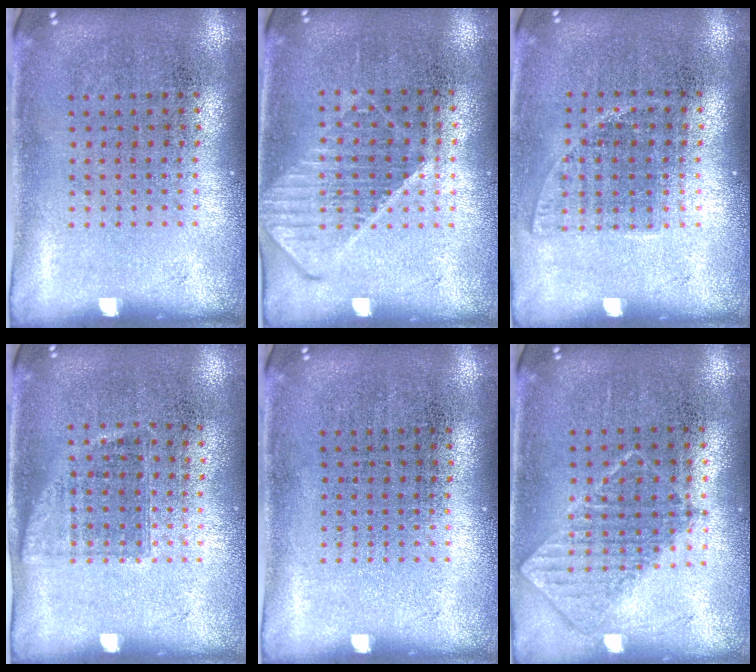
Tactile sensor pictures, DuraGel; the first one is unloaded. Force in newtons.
{"total": 1.1, "press": 1.1, "slide": 0.4}
{"total": 1.0, "press": 0.9, "slide": 0.5}
{"total": 0.9, "press": 0.8, "slide": 0.5}
{"total": 0.0}
{"total": 0.7, "press": 0.7, "slide": 0.1}